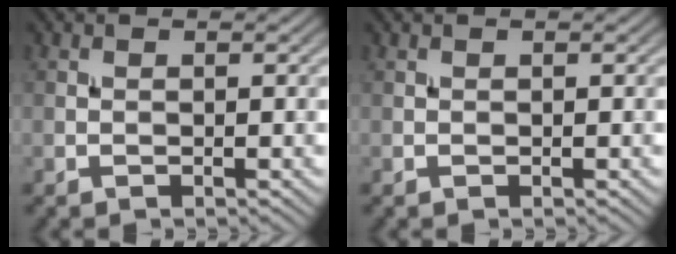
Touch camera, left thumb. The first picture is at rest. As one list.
[{"total": 0.0}]